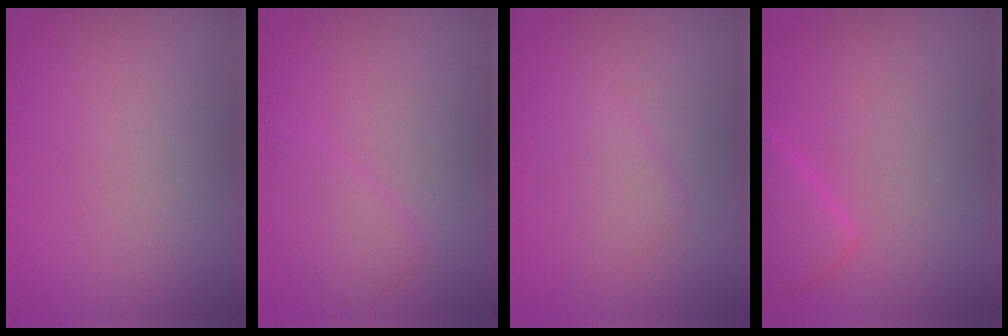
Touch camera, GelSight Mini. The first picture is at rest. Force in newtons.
{"total": 2.0, "press": 2.0, "slide": 0.1}
{"total": 2.2, "press": 2.2, "slide": 0.0}
{"total": 2.3, "press": 2.3, "slide": 0.1}